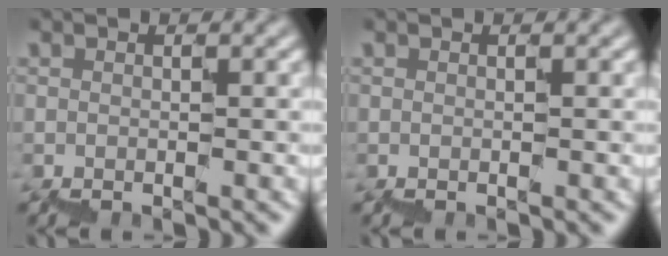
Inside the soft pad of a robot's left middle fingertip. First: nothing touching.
{"total": 0.0}